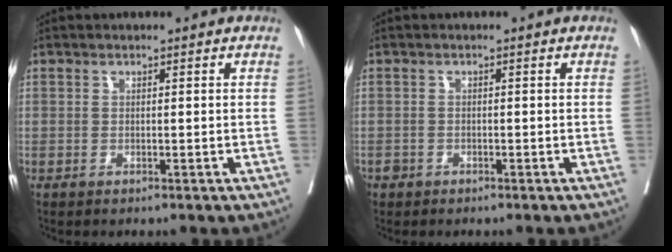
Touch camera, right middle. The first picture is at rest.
{"total": 1.1, "force": [-0.7, 0.8, 0.1], "torque": [-0.004, 0.003, -0.015]}